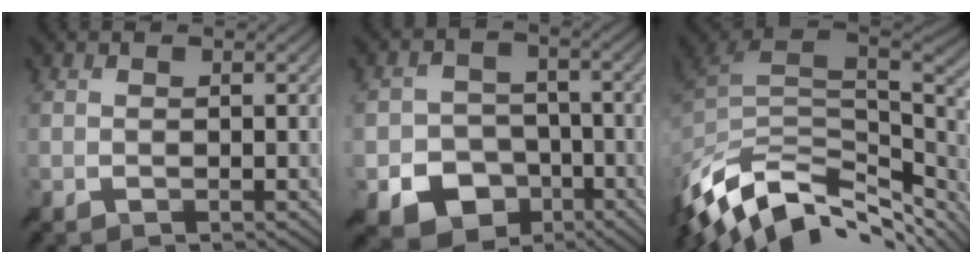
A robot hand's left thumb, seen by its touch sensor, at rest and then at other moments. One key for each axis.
{"total": 8.9, "fx": -4.3, "fy": 7.1, "fz": 3.2, "tx": -0.060, "ty": -0.022, "tz": -0.087}
{"total": 13.6, "fx": -7.7, "fy": 7.0, "fz": 8.7, "tx": -0.219, "ty": -0.017, "tz": -0.133}